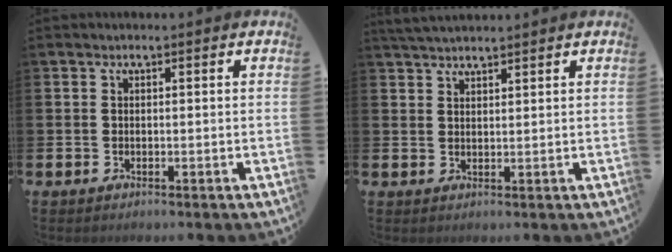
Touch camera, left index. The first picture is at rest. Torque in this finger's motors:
{"motor_torque": [-0.06, -0.28, 0.39, 0.14]}